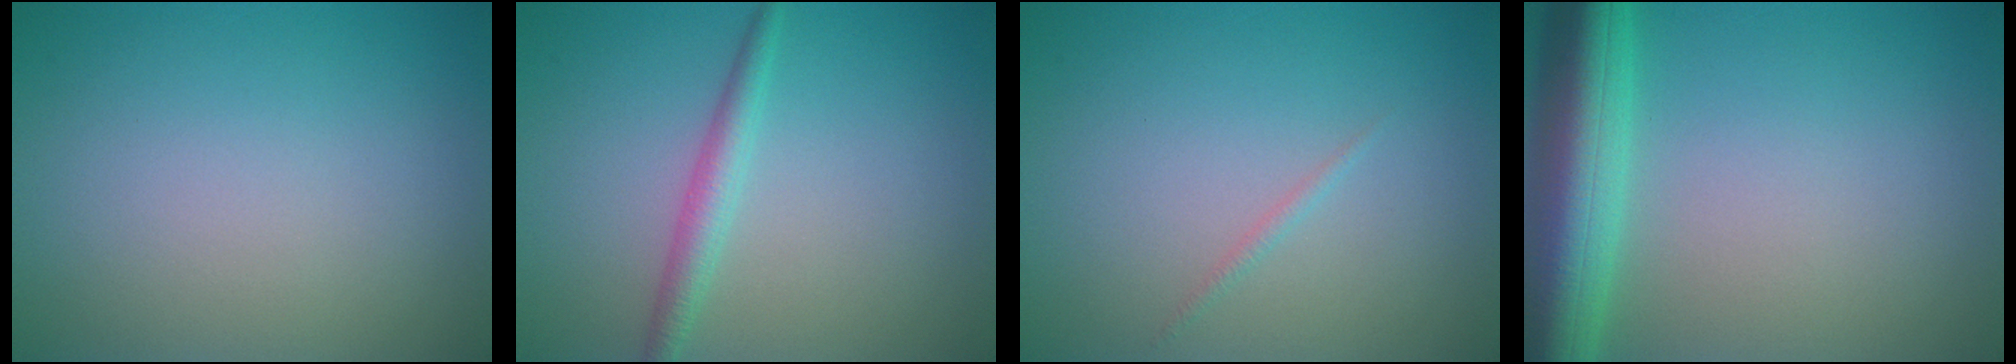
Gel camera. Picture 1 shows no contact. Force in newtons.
{"total": 2.1, "press": 2.1, "slide": 0.1}
{"total": 0.6, "press": 0.6, "slide": 0.0}
{"total": 8.1, "press": 8.1, "slide": 0.6}